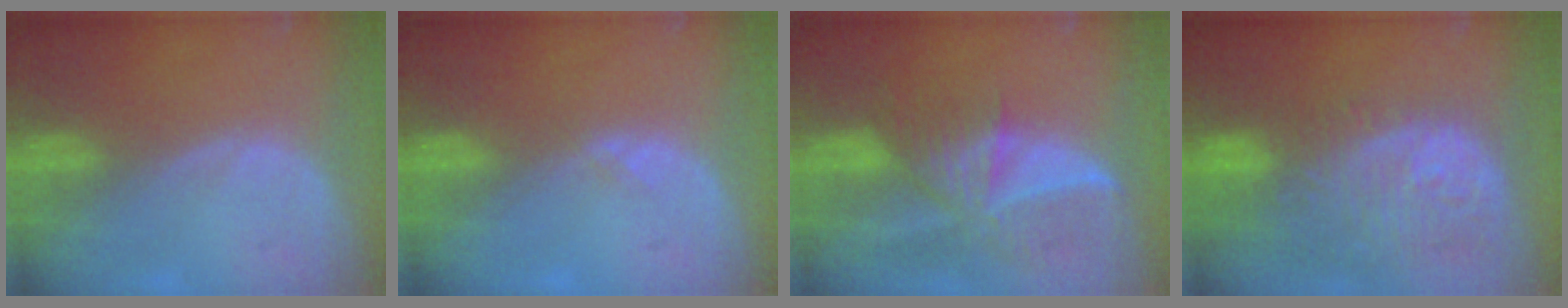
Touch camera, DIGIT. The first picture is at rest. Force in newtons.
{"total": 0.8, "press": 0.5, "slide": 0.6}
{"total": 9.7, "press": 8.4, "slide": 4.8}
{"total": 13.6, "press": 11.4, "slide": 7.4}